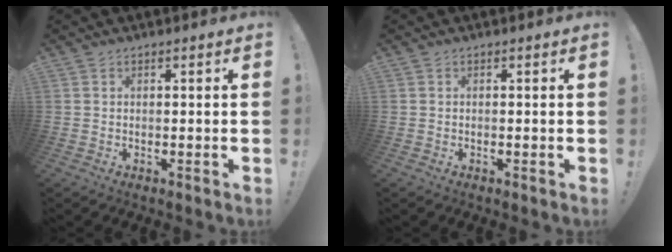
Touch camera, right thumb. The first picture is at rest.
{"total": 0.0}